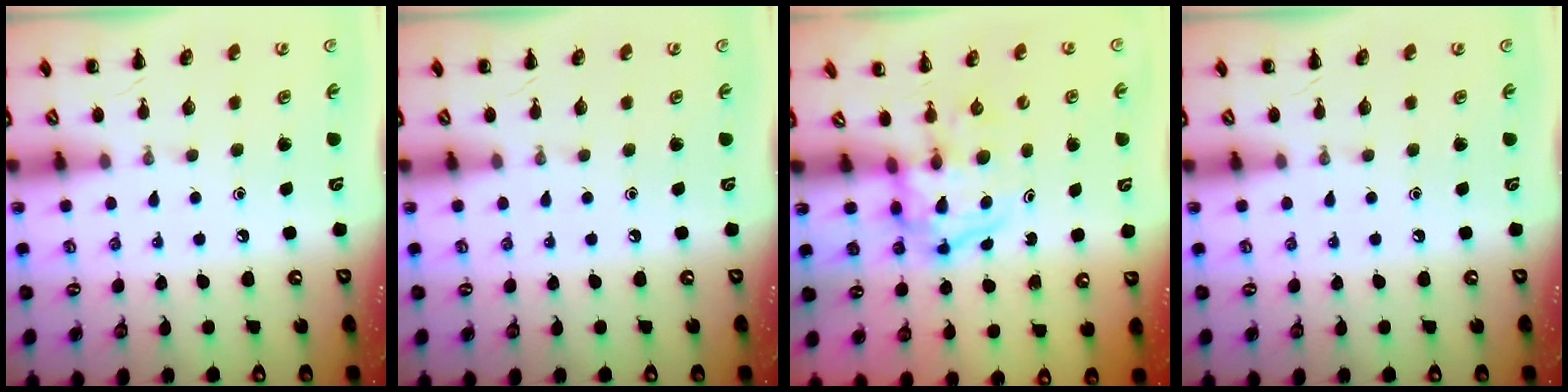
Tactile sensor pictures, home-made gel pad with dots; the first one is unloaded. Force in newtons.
{"total": 0.0}
{"total": 3.8, "press": 3.7, "slide": 0.6}
{"total": 0.0}